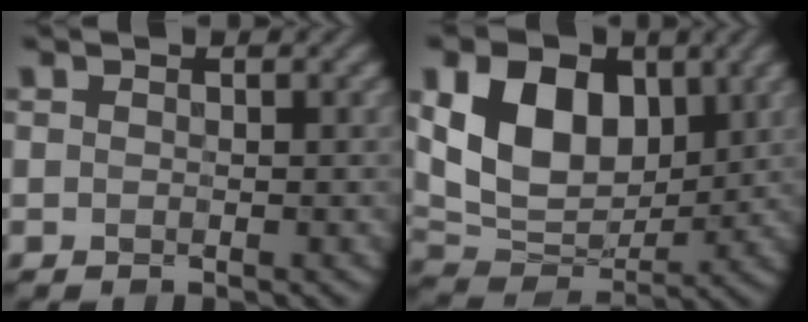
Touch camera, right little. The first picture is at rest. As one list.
[{"total": 9.4, "force": [2.0, 6.5, 6.4], "torque": [-0.132, -0.008, 0.036]}]